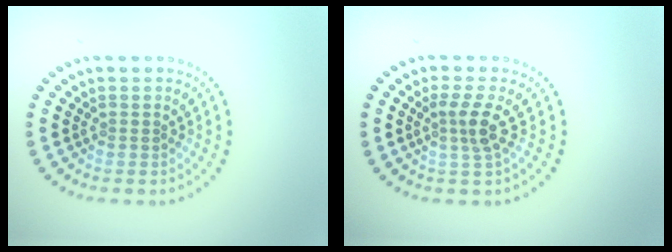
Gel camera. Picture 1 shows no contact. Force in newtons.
{"total": 2.3, "press": 1.7, "slide": 1.5}